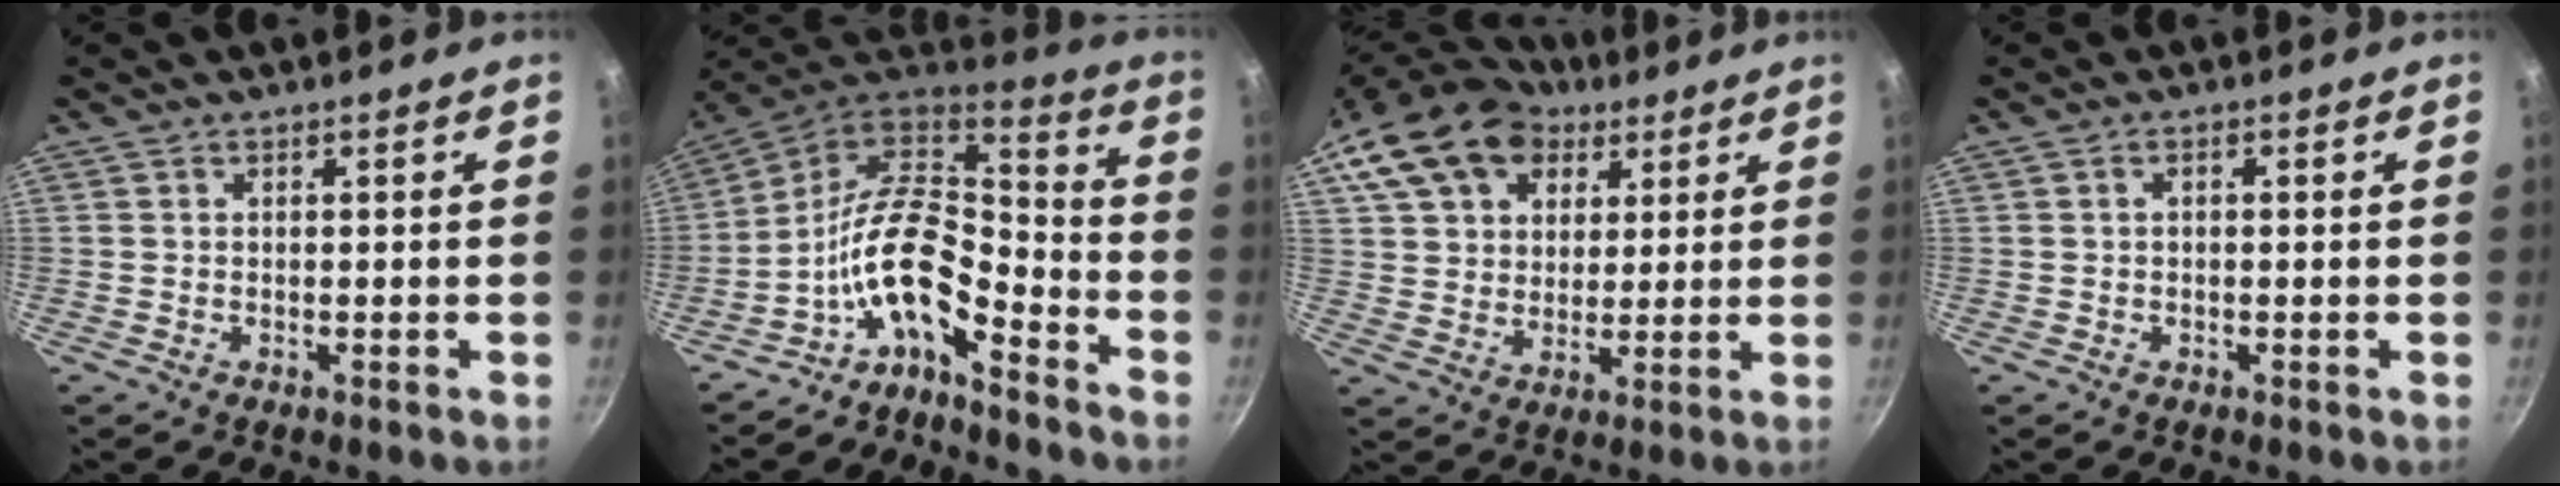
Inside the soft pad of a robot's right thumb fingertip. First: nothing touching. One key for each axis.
{"total": 14.4, "fx": -8.3, "fy": 6.3, "fz": 10.0, "tx": -0.177, "ty": 0.083, "tz": -0.175}
{"total": 18.6, "fx": 9.0, "fy": 13.3, "fz": 9.3, "tx": -0.159, "ty": 0.012, "tz": 0.158}
{"total": 0.9, "fx": 0.0, "fy": 0.6, "fz": 0.7, "tx": -0.016, "ty": 0.008, "tz": 0.001}